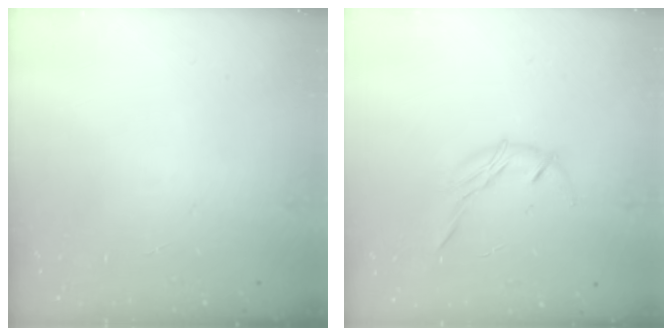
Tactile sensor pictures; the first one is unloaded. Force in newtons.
{"total": 6.8, "press": 6.7, "slide": 1.0}